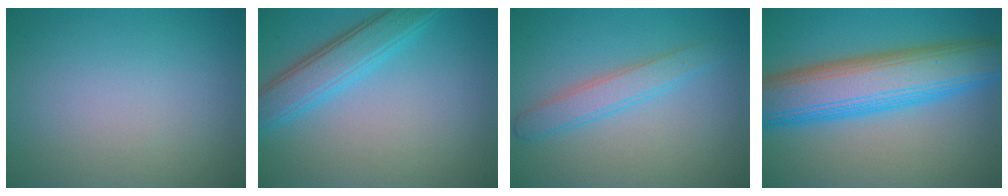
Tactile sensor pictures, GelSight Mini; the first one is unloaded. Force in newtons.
{"total": 4.4, "press": 4.4, "slide": 0.2}
{"total": 2.8, "press": 2.8, "slide": 0.2}
{"total": 10.5, "press": 10.5, "slide": 0.2}